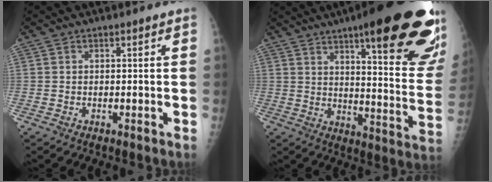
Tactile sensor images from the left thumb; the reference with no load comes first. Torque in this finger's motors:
{"motor_torque": [4.41, 0.60, 2.42, -0.34, 0.50]}